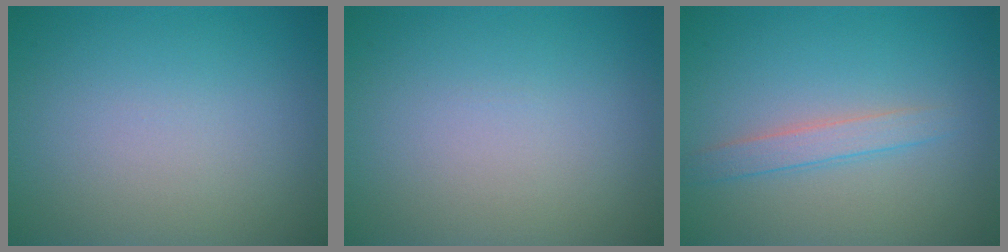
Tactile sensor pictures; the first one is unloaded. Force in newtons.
{"total": 0.0}
{"total": 1.9, "press": 1.9, "slide": 0.1}